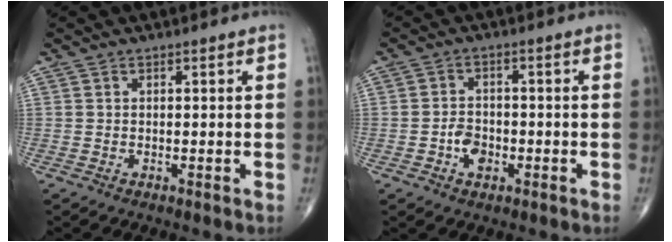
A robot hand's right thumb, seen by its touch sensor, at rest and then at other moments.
{"total": 4.1, "force": [-1.5, 2.9, 2.5], "torque": [-0.028, 0.013, -0.029]}